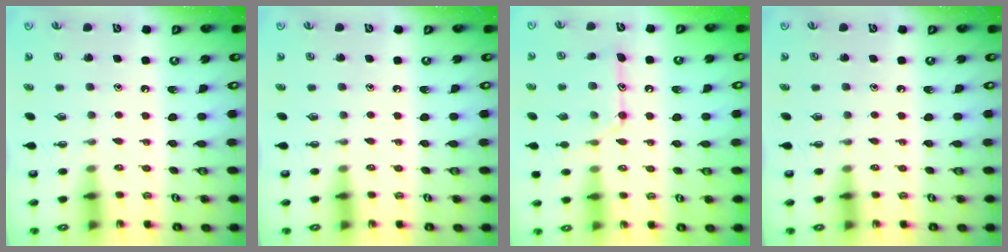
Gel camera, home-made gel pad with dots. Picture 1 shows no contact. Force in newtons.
{"total": 0.0}
{"total": 13.5, "press": 13.5, "slide": 0.8}
{"total": 0.0}